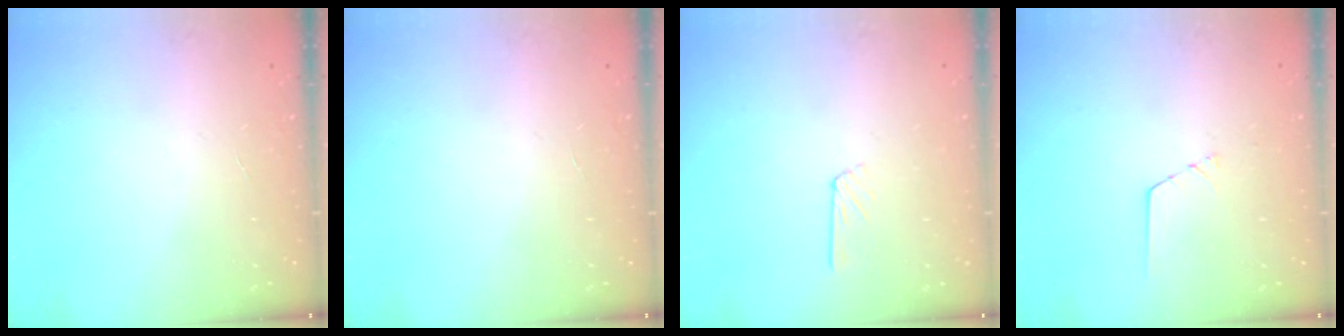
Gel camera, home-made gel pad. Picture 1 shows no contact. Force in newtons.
{"total": 0.0}
{"total": 3.8, "press": 3.8, "slide": 0.3}
{"total": 1.6, "press": 1.6, "slide": 0.0}